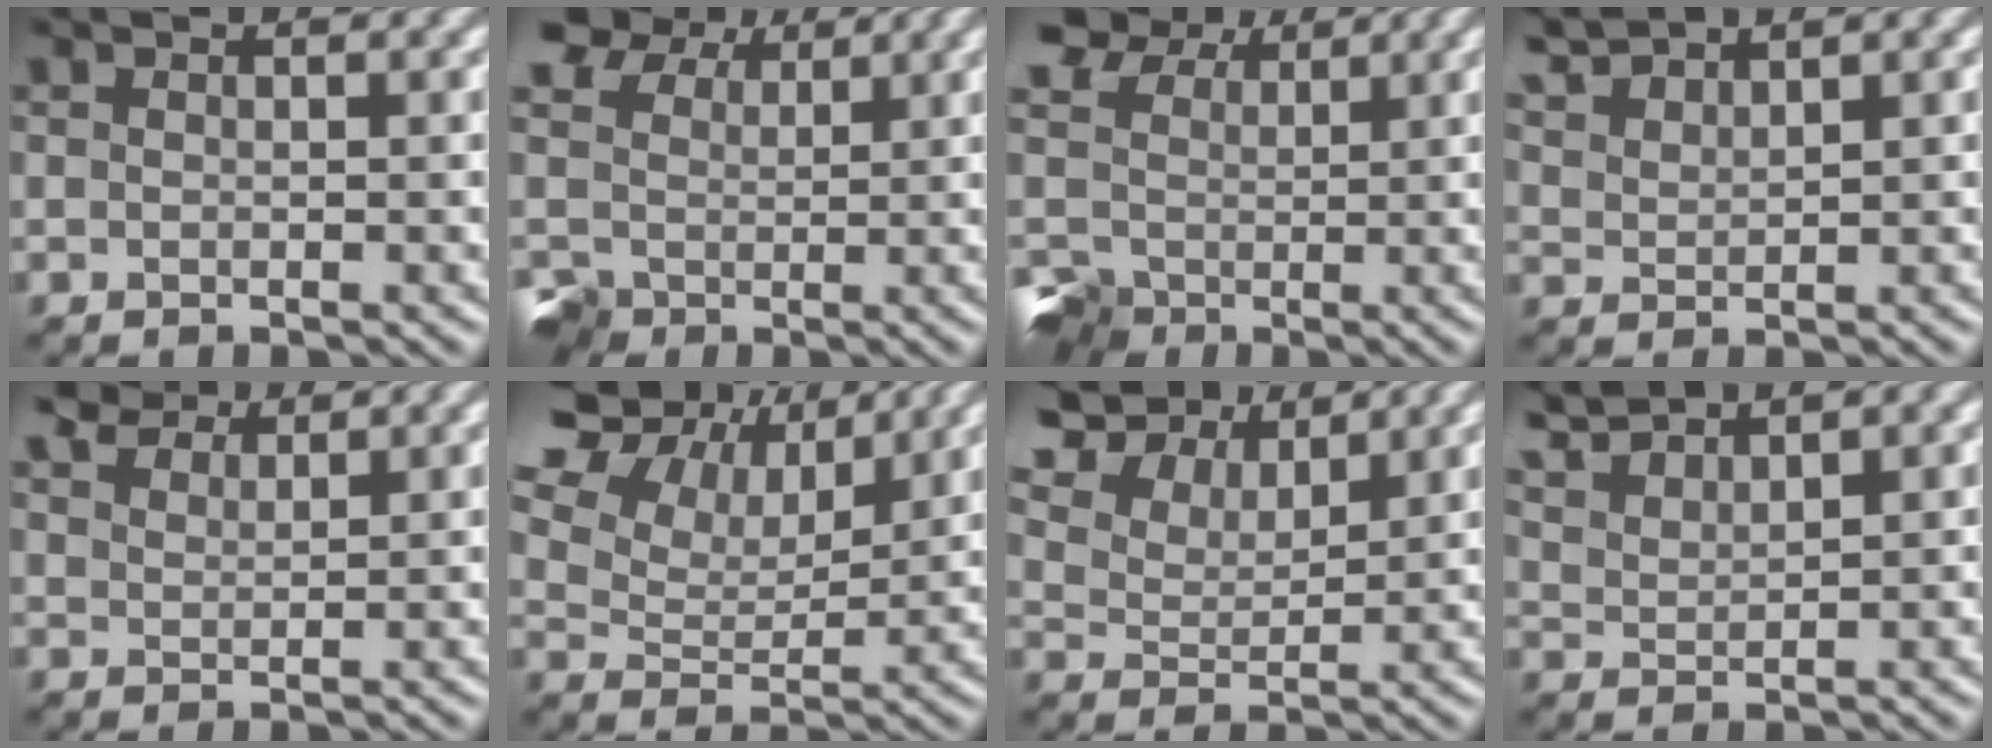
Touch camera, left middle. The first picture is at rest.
{"total": 7.2, "force": [2.8, 5.7, 3.5], "torque": [-0.084, 0.009, 0.048]}
{"total": 8.1, "force": [1.9, 6.7, 4.2], "torque": [-0.101, 0.013, 0.033]}
{"total": 3.0, "force": [2.9, 0.5, 0.7], "torque": [-0.020, 0.011, 0.064]}
{"total": 4.6, "force": [4.0, 1.6, 1.6], "torque": [-0.038, 0.003, 0.073]}
{"total": 16.5, "force": [10.0, 10.1, 8.4], "torque": [-0.197, 0.051, 0.183]}
{"total": 9.9, "force": [7.3, 4.9, 4.4], "torque": [-0.117, 0.020, 0.126]}
{"total": 3.7, "force": [3.5, 0.7, 1.1], "torque": [-0.035, 0.012, 0.072]}